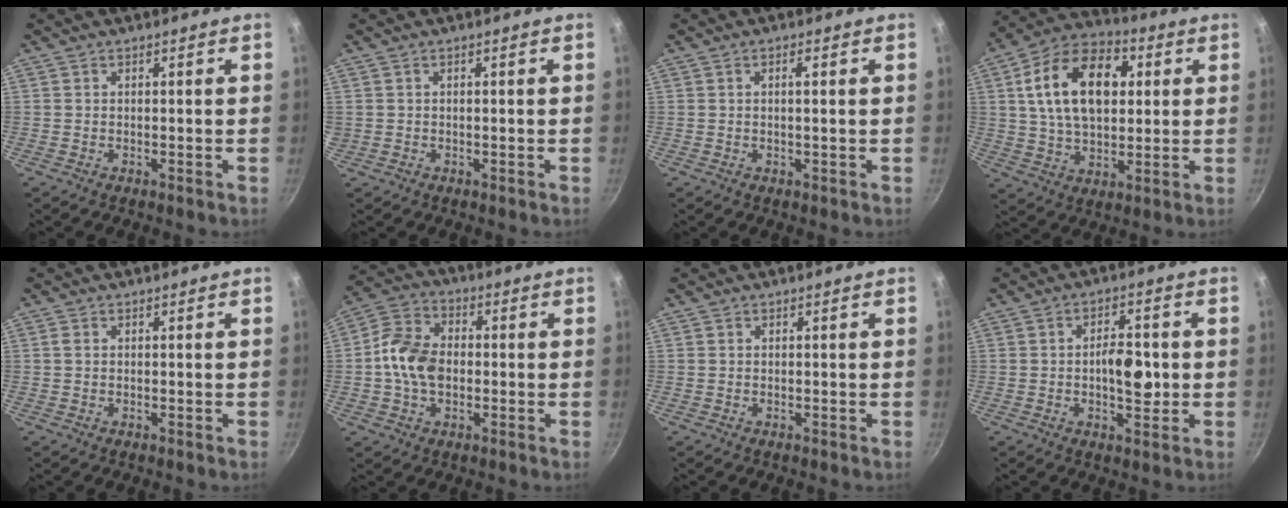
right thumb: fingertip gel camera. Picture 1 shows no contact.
{"total": 0.6, "force": [0.0, 0.6, -0.2], "torque": [0.003, 0.003, 0.005]}
{"total": 1.7, "force": [0.4, 0.3, 1.6], "torque": [-0.035, 0.003, 0.007]}
{"total": 19.2, "force": [4.4, 12.2, 14.2], "torque": [-0.215, 0.009, 0.064]}
{"total": 0.7, "force": [0.1, 0.5, 0.4], "torque": [-0.008, 0.002, 0.002]}
{"total": 10.8, "force": [-1.1, 7.9, 7.3], "torque": [-0.117, 0.026, -0.037]}
{"total": 0.0}
{"total": 7.2, "force": [-0.4, 3.6, 6.2], "torque": [-0.073, 0.005, -0.010]}